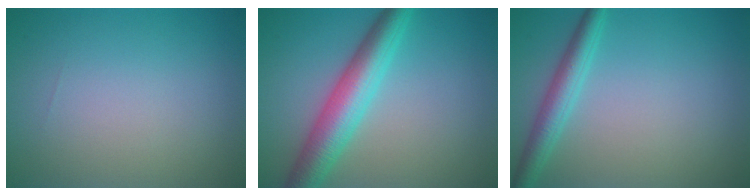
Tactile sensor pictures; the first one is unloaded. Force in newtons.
{"total": 6.1, "press": 6.1, "slide": 0.1}
{"total": 3.1, "press": 3.1, "slide": 0.2}